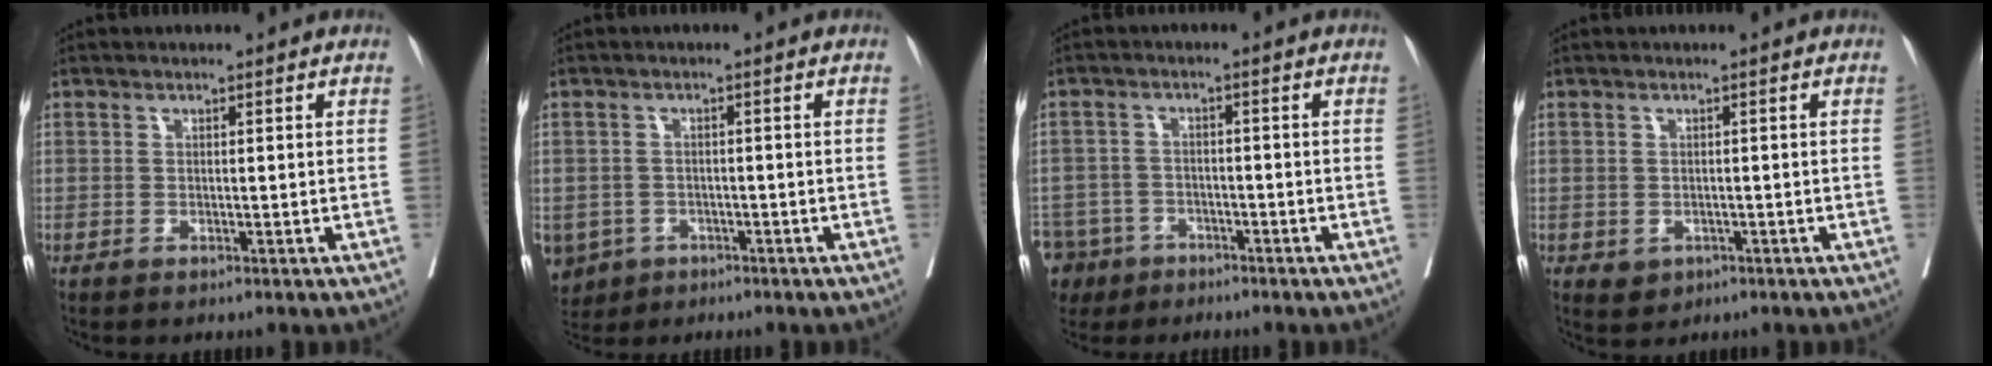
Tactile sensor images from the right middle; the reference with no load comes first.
{"total": 7.7, "force": [-3.8, 6.4, 2.0], "torque": [-0.063, -0.002, -0.055]}
{"total": 10.2, "force": [-6.5, 7.4, 2.3], "torque": [-0.080, -0.008, -0.108]}
{"total": 1.9, "force": [-0.7, 1.6, 0.8], "torque": [-0.012, -0.001, 0.002]}